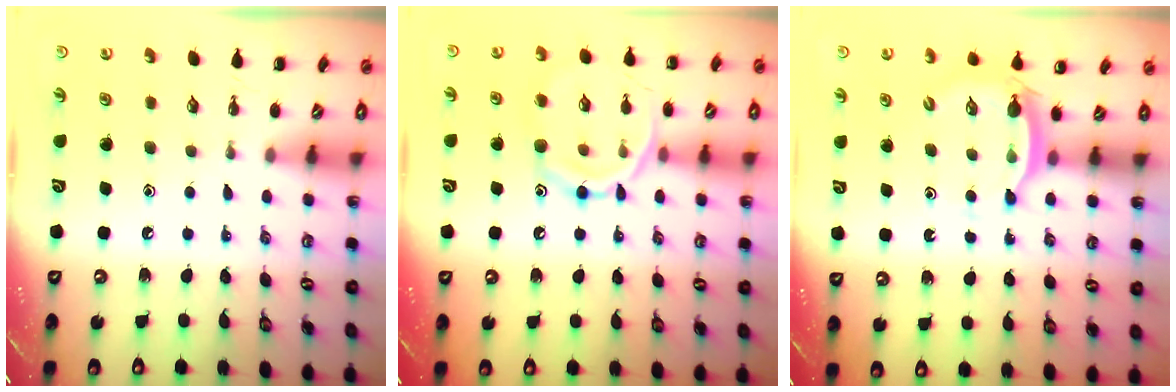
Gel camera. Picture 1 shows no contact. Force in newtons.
{"total": 13.1, "press": 13.1, "slide": 0.8}
{"total": 5.0, "press": 5.0, "slide": 0.3}